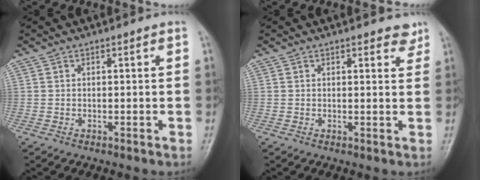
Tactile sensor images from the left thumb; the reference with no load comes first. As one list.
[{"total": 2.5, "force": [2.0, 1.1, 1.0], "torque": [0.007, -0.010, 0.020]}]